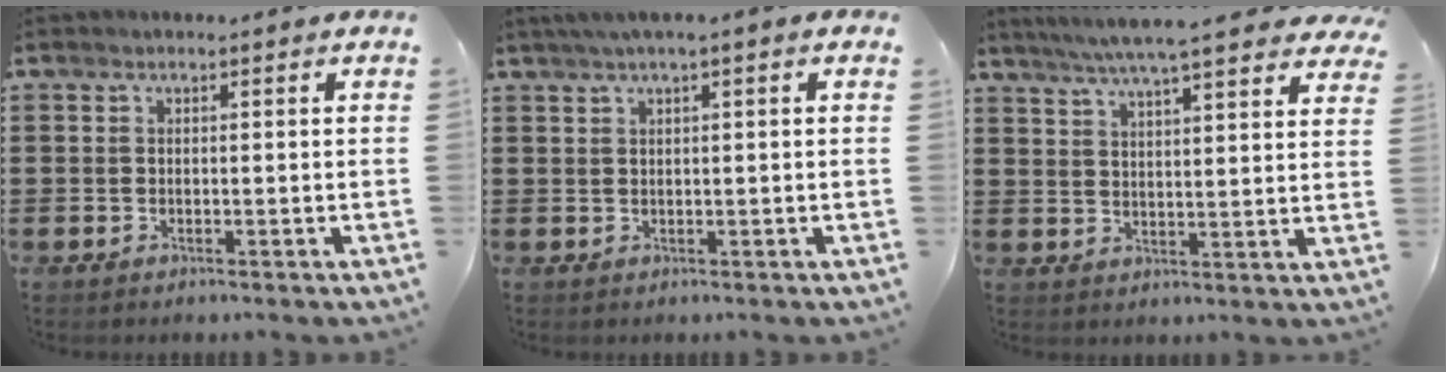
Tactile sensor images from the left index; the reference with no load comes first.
{"total": 1.7, "force": [0.6, 0.1, 1.6], "torque": [-0.029, 0.001, 0.010]}
{"total": 6.6, "force": [5.8, 0.0, 3.0], "torque": [-0.078, -0.020, 0.103]}